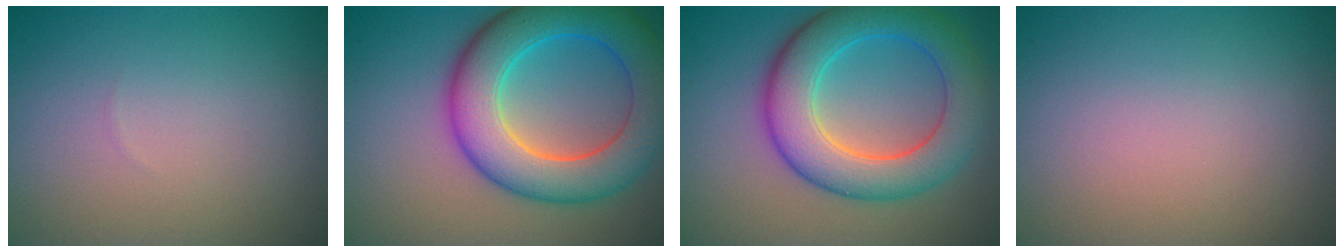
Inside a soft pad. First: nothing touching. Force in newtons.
{"total": 9.5, "press": 9.5, "slide": 0.2}
{"total": 8.1, "press": 8.1, "slide": 0.2}
{"total": 0.0}